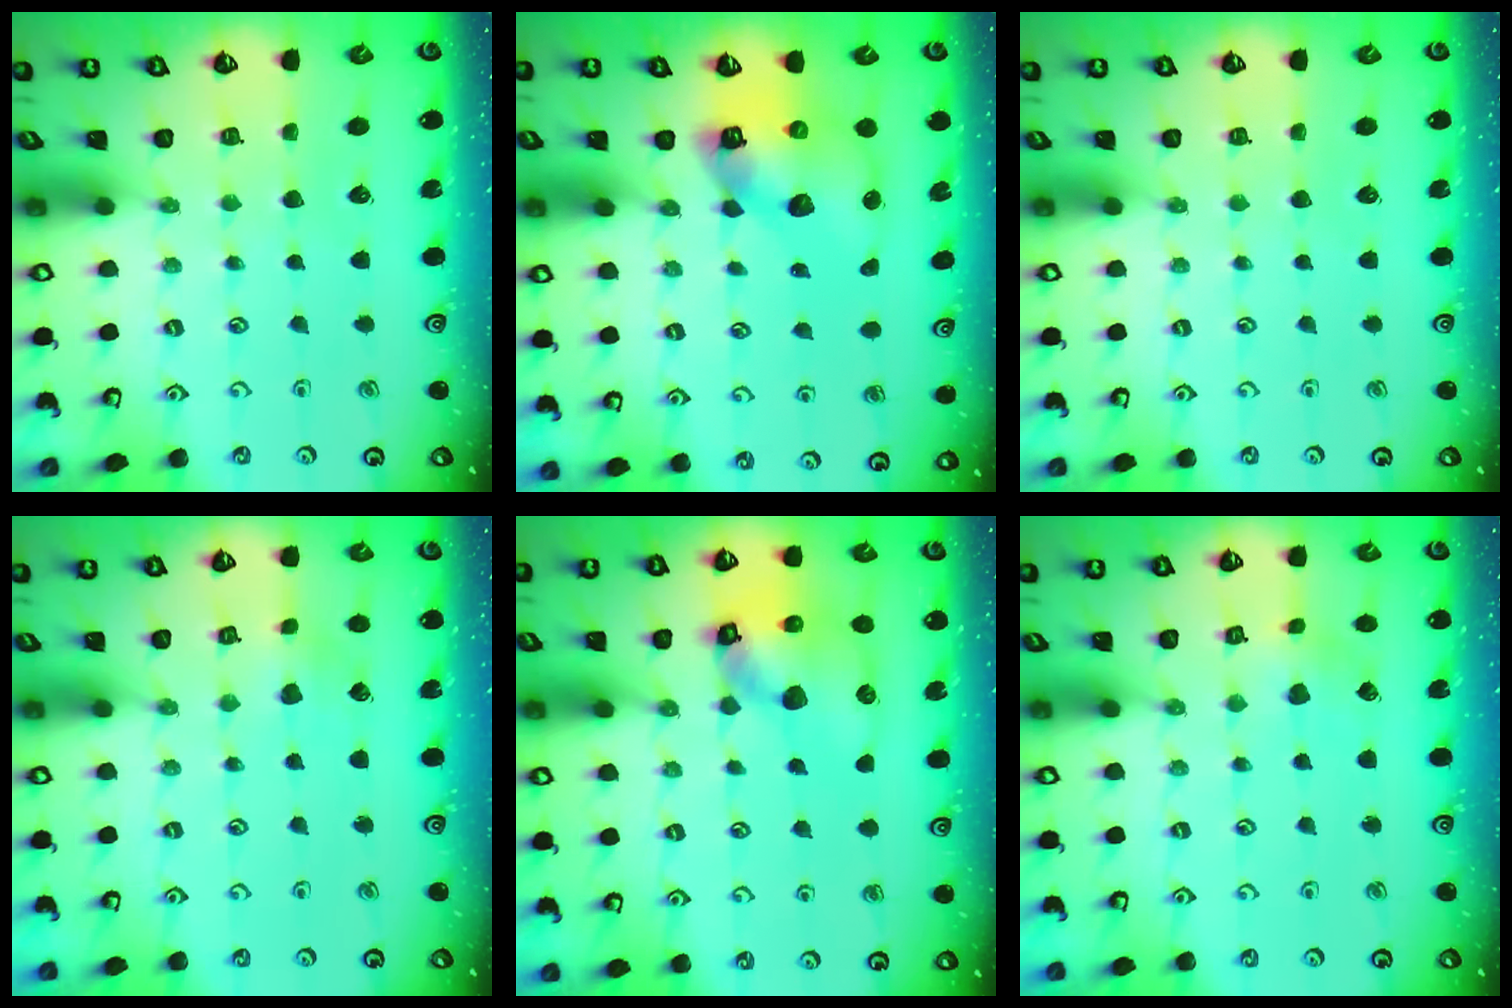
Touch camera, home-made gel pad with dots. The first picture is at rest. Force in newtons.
{"total": 12.5, "press": 12.4, "slide": 1.8}
{"total": 0.0}
{"total": 2.8, "press": 2.7, "slide": 0.6}
{"total": 15.4, "press": 15.2, "slide": 2.2}
{"total": 2.4, "press": 2.4, "slide": 0.2}